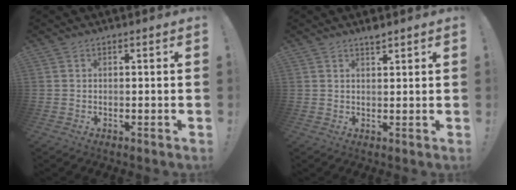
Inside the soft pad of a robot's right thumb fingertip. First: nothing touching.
{"total": 2.1, "force": [1.9, 0.2, 0.9], "torque": [-0.004, -0.013, 0.032]}